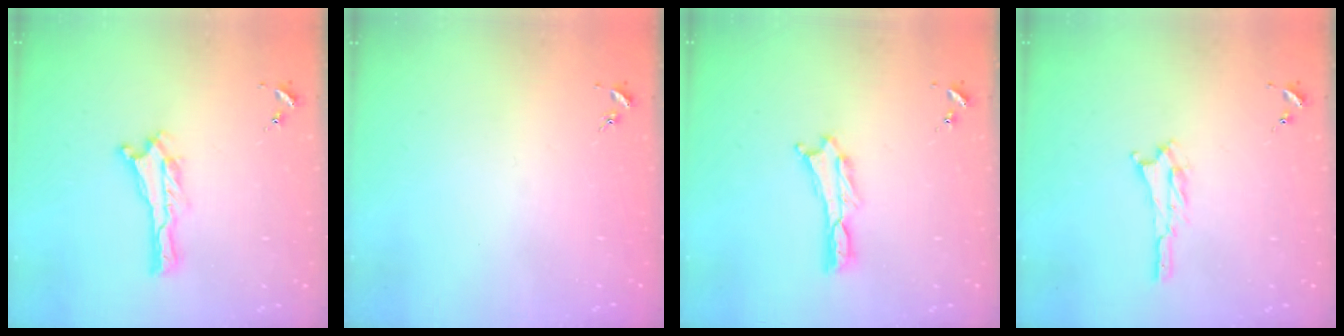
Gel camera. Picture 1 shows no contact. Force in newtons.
{"total": 0.0}
{"total": 0.0}
{"total": 1.5, "press": 1.5, "slide": 0.3}